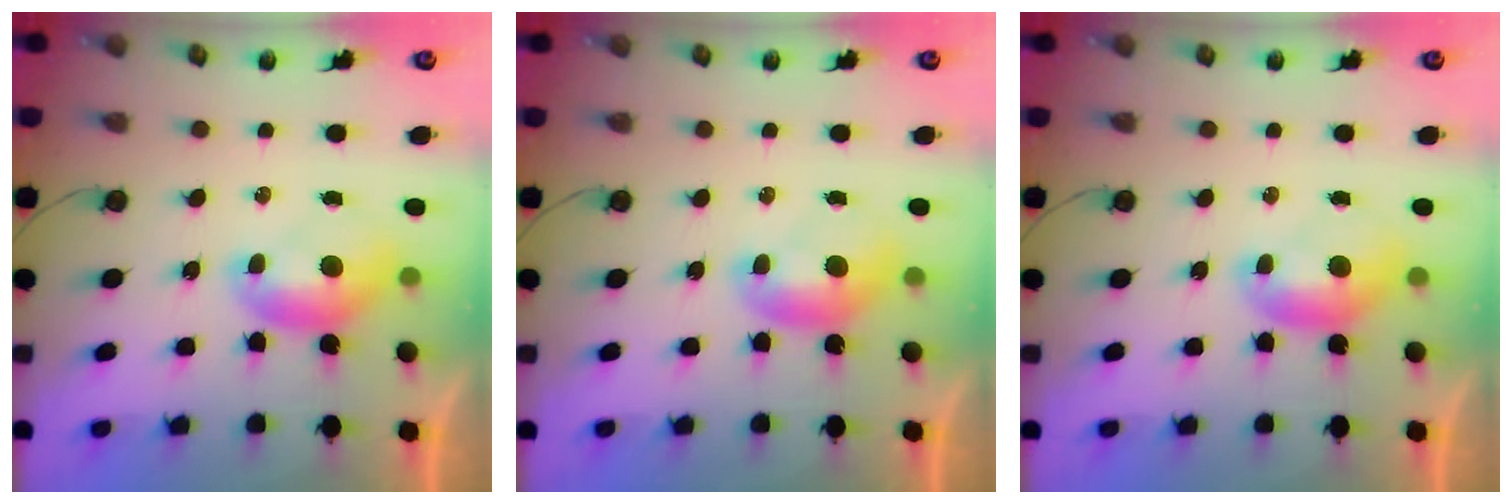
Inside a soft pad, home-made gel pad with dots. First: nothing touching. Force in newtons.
{"total": 0.0}
{"total": 0.0}